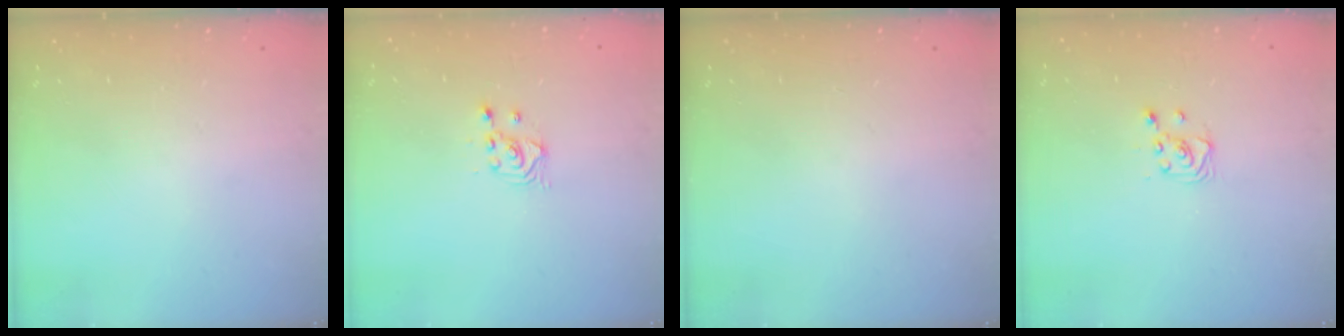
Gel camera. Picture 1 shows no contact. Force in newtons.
{"total": 2.4, "press": 2.3, "slide": 0.2}
{"total": 0.0}
{"total": 2.9, "press": 2.9, "slide": 0.4}